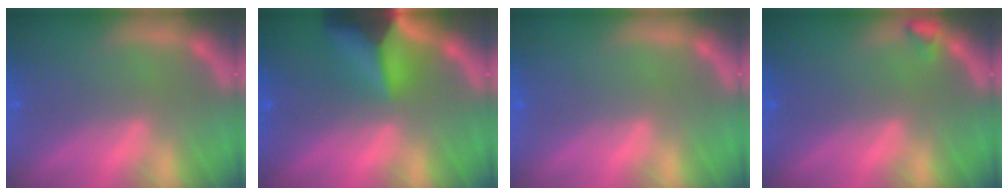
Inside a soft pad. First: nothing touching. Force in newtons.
{"total": 9.9}
{"total": 0.0}
{"total": 0.9}